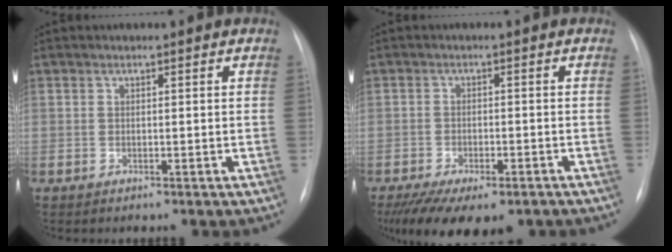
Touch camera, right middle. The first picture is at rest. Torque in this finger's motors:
{"motor_torque": [1.09, -1.05, 0.29, 0.05]}